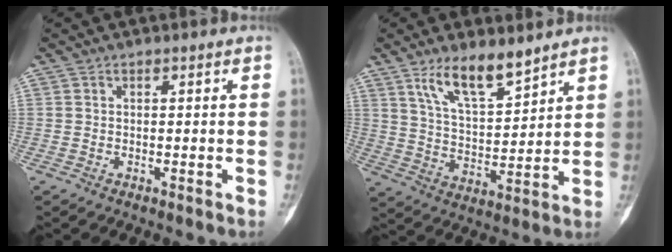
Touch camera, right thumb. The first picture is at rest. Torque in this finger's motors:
{"motor_torque": [-0.37, 0.81, 0.23, 0.06, 0.16]}